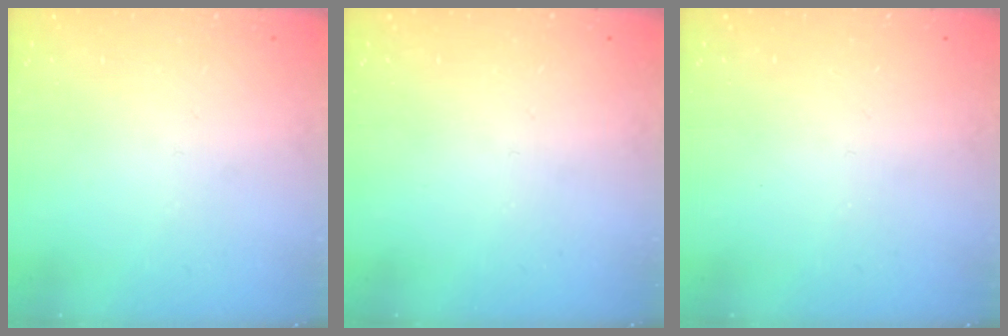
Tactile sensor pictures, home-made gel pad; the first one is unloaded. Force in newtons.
{"total": 0.0}
{"total": 0.0}